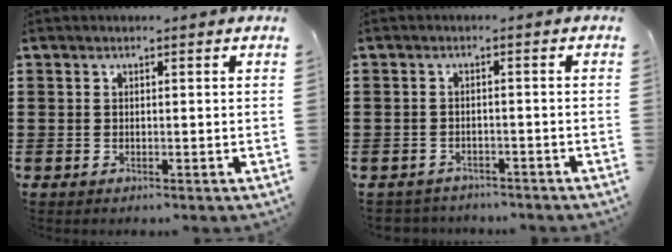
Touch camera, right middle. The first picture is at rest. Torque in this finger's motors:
{"motor_torque": [0.07, -0.03, 0.04, 0.05]}